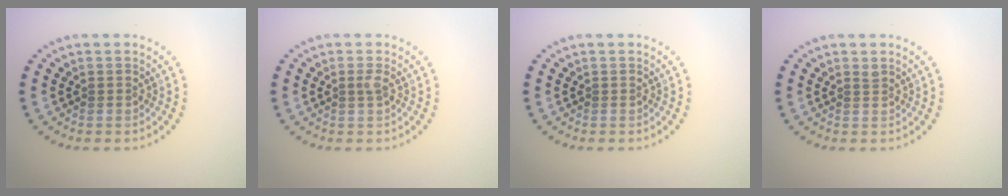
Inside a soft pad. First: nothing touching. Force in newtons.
{"total": 0.7, "press": 0.6, "slide": 0.5}
{"total": 0.0}
{"total": 0.5, "press": 0.4, "slide": 0.4}